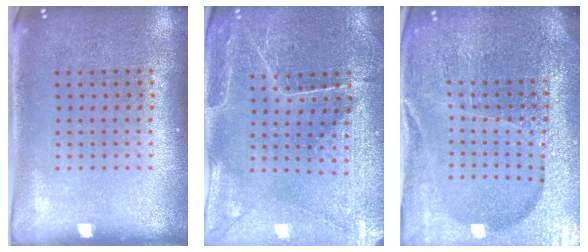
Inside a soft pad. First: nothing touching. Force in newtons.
{"total": 1.3, "press": 1.3, "slide": 0.3}
{"total": 5.8, "press": 5.1, "slide": 2.7}